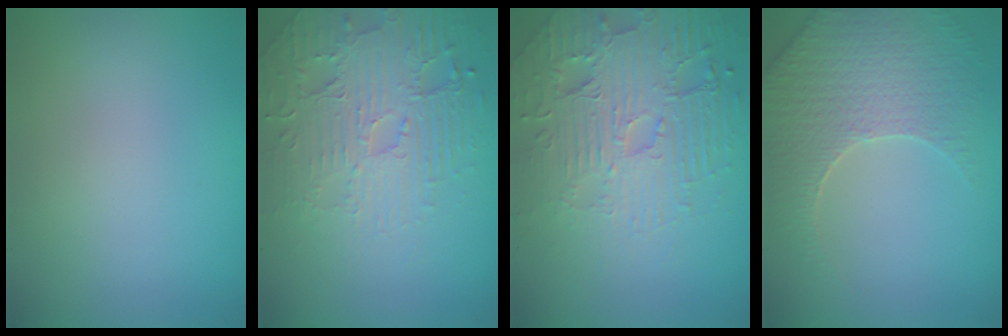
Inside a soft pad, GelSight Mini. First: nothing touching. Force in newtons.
{"total": 4.4, "press": 4.2, "slide": 1.4}
{"total": 6.5, "press": 5.1, "slide": 4.0}
{"total": 5.0, "press": 4.6, "slide": 1.9}